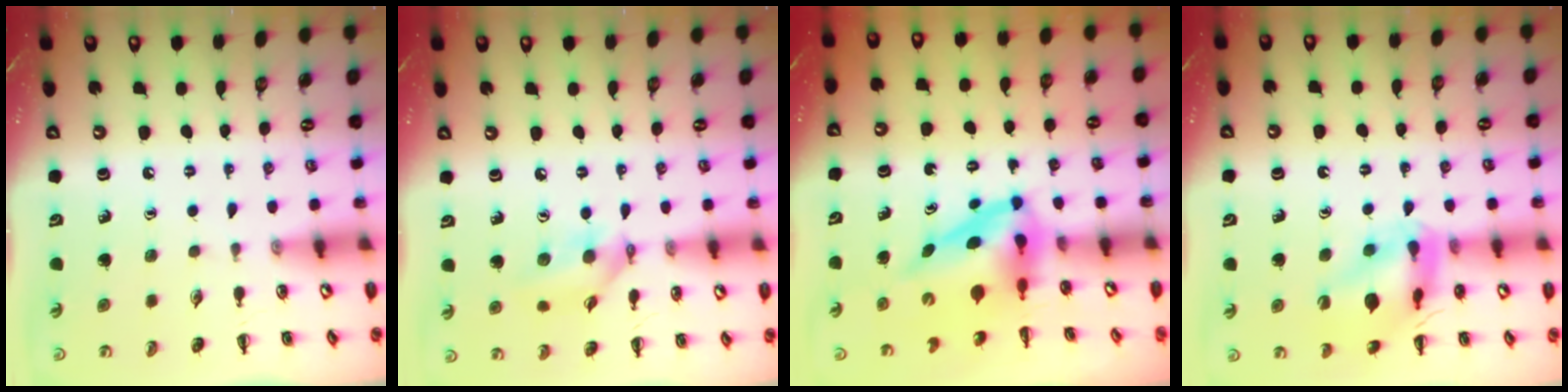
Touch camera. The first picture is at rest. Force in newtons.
{"total": 10.9, "press": 10.8, "slide": 1.7}
{"total": 5.0, "press": 4.8, "slide": 1.3}
{"total": 15.5, "press": 15.4, "slide": 1.8}